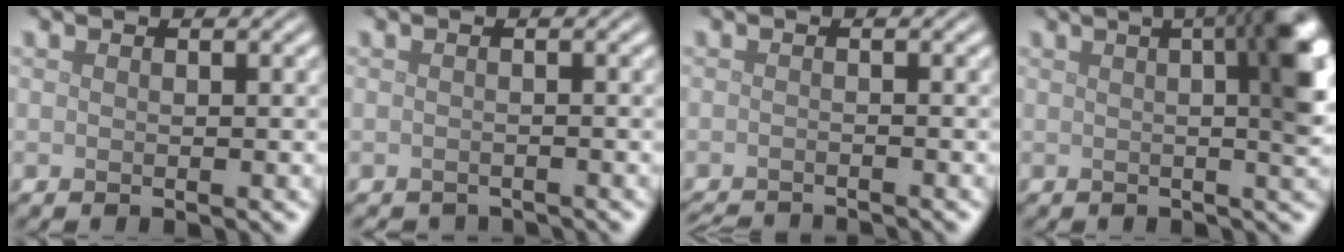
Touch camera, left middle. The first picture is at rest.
{"total": 1.3, "force": [-1.3, 0.1, -0.1], "torque": [0.004, -0.006, -0.019]}
{"total": 3.5, "force": [-3.4, 0.3, 1.0], "torque": [-0.021, -0.009, -0.055]}
{"total": 12.0, "force": [2.1, 5.1, 10.7], "torque": [-0.072, 0.032, 0.012]}